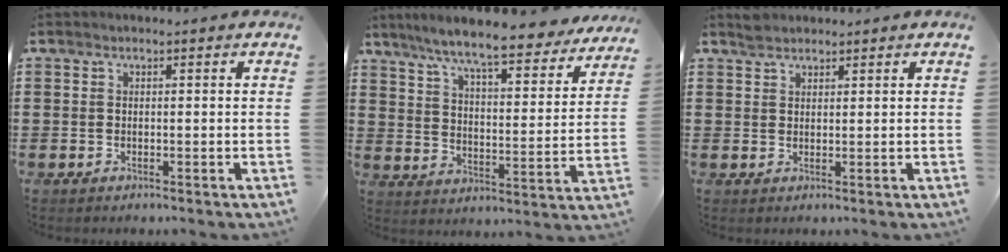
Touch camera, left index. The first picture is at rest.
{"total": 8.6, "force": [7.5, -0.3, 4.1], "torque": [-0.102, -0.050, 0.123]}
{"total": 1.9, "force": [1.8, 0.6, 0.2], "torque": [-0.007, 0.003, 0.036]}